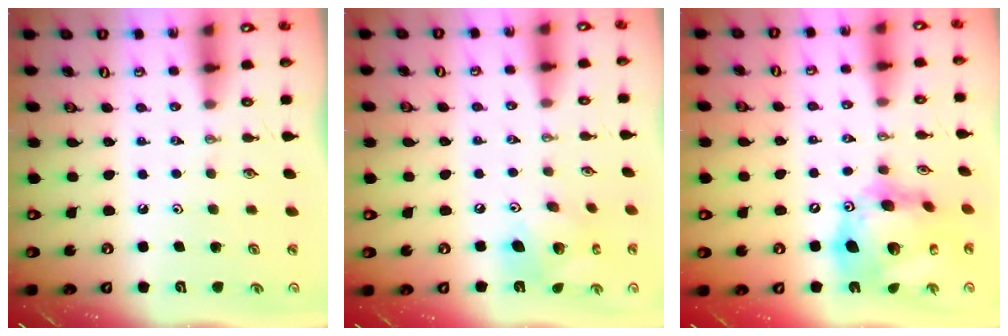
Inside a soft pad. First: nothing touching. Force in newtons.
{"total": 11.7, "press": 11.6, "slide": 1.0}
{"total": 20.9, "press": 20.8, "slide": 2.3}